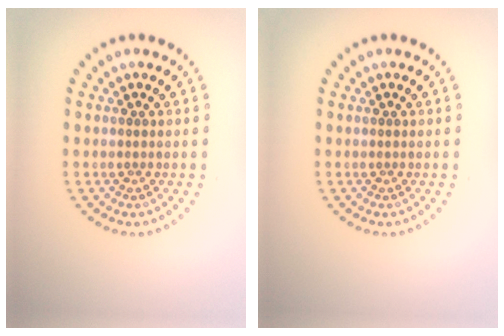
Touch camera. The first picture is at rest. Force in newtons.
{"total": 0.0}